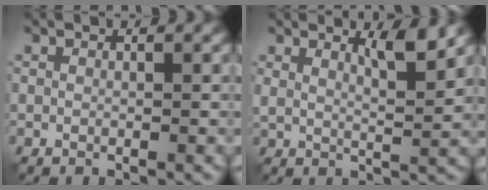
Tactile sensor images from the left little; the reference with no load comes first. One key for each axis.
{"total": 3.3, "fx": 2.2, "fy": 0.7, "fz": 2.3, "tx": -0.033, "ty": -0.006, "tz": 0.037}